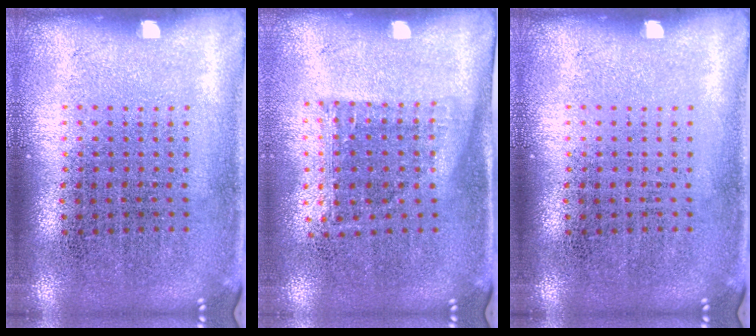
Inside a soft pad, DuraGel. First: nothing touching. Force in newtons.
{"total": 1.1, "press": 0.9, "slide": 0.7}
{"total": 0.0}